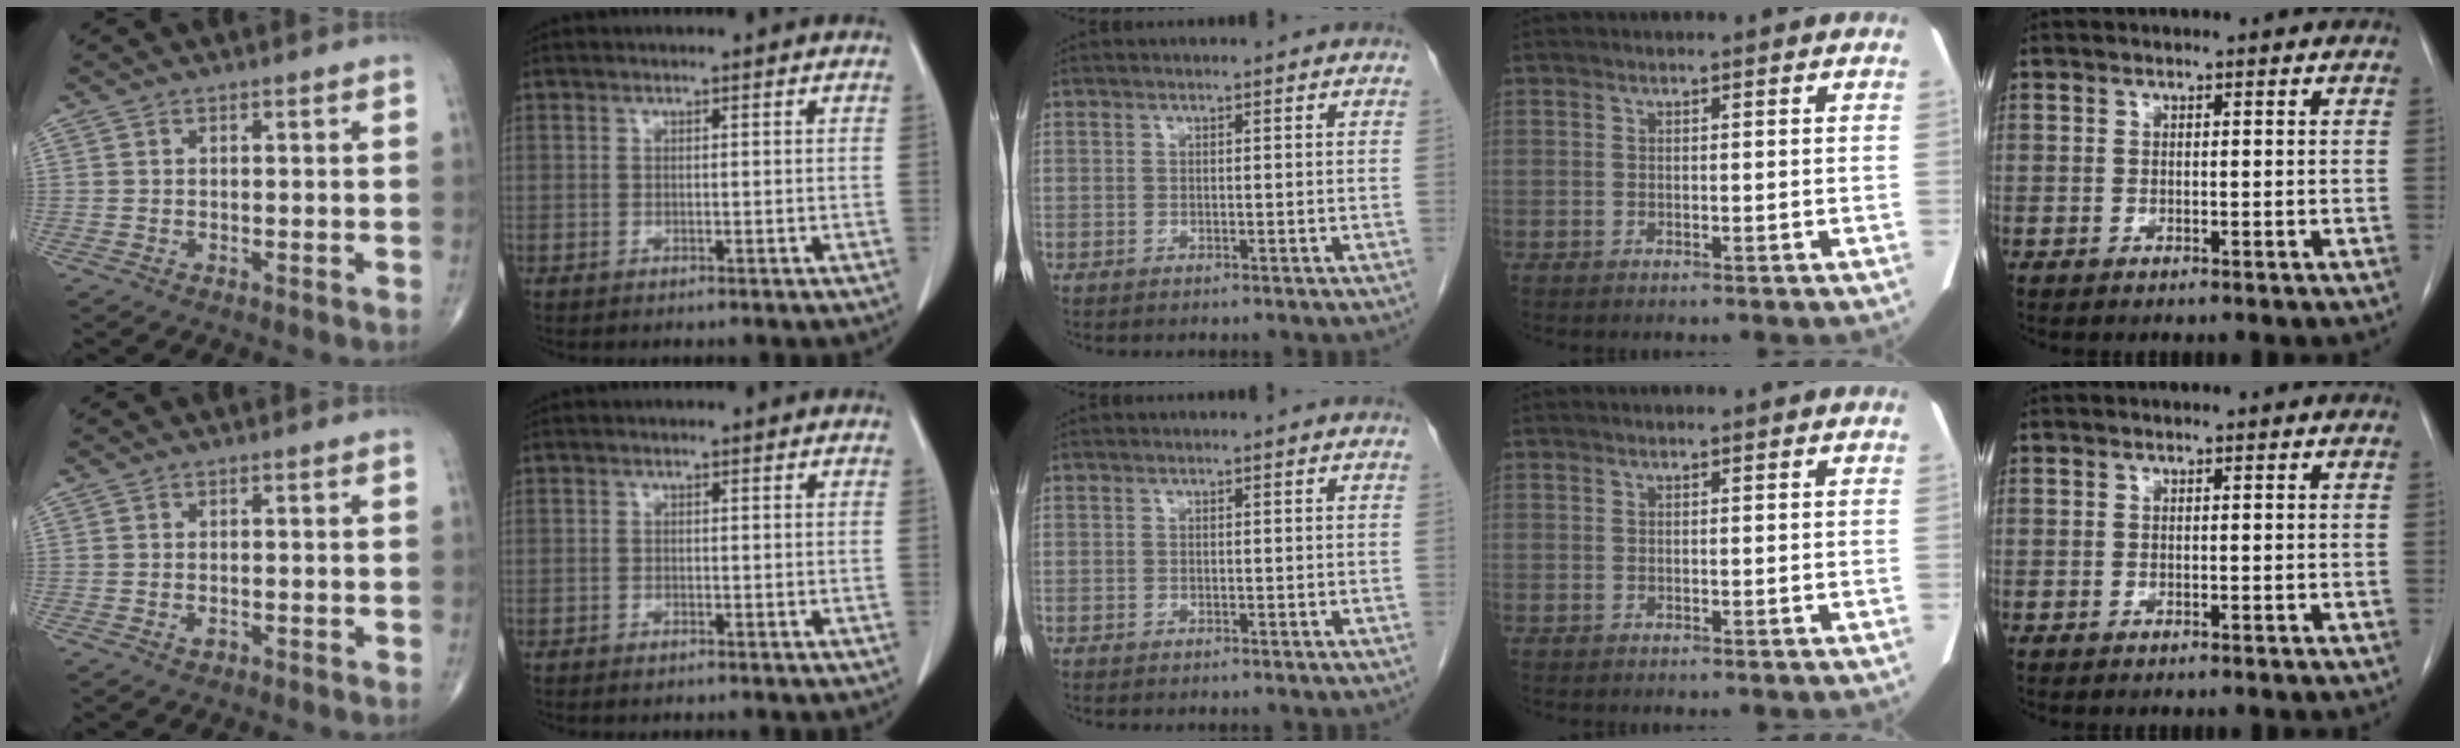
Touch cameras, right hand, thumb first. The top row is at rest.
{"thumb": {"total": 0.9, "force": [-0.5, 0.5, 0.6], "torque": [-0.009, 0.003, -0.007]}, "index": {"total": 0.6, "force": [-0.4, 0.2, 0.3], "torque": [-0.007, -0.001, -0.003]}}